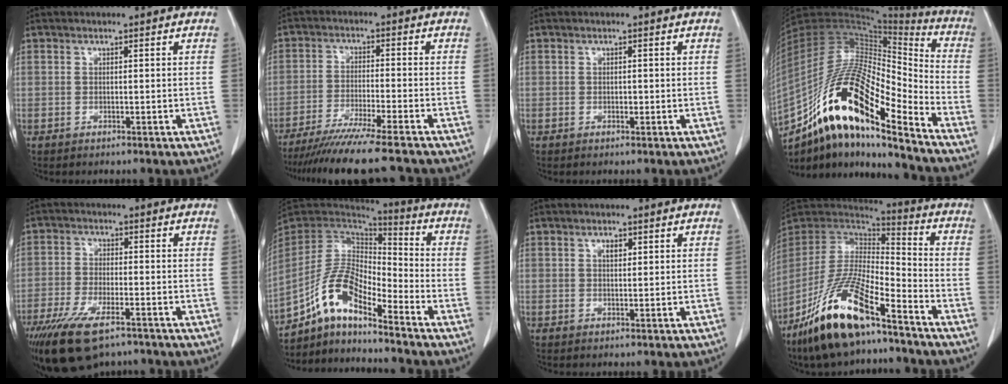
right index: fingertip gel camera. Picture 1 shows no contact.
{"total": 14.6, "force": [-12.7, -0.6, 7.2], "torque": [-0.099, -0.038, -0.201]}
{"total": 0.5, "force": [-0.2, 0.4, 0.3], "torque": [-0.005, 0.001, -0.004]}
{"total": 23.7, "force": [-14.8, 4.8, 17.9], "torque": [-0.348, -0.007, -0.263]}
{"total": 11.7, "force": [-8.0, 3.9, 7.6], "torque": [-0.141, -0.021, -0.138]}
{"total": 11.5, "force": [-8.1, 3.1, 7.5], "torque": [-0.157, 0.030, -0.152]}
{"total": 1.3, "force": [0.6, 0.6, 1.0], "torque": [-0.015, 0.000, 0.008]}
{"total": 18.7, "force": [-12.5, 4.2, 13.3], "torque": [-0.285, -0.025, -0.235]}